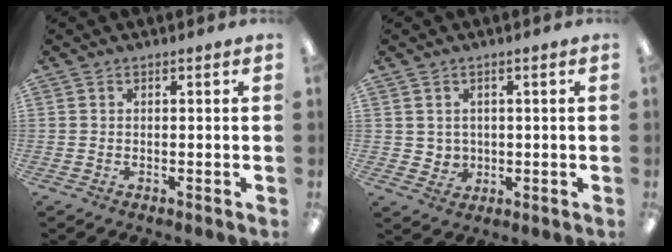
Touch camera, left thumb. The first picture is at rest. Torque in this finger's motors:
{"motor_torque": [-0.04, 0.04, 0.02, -0.04, 0.00]}